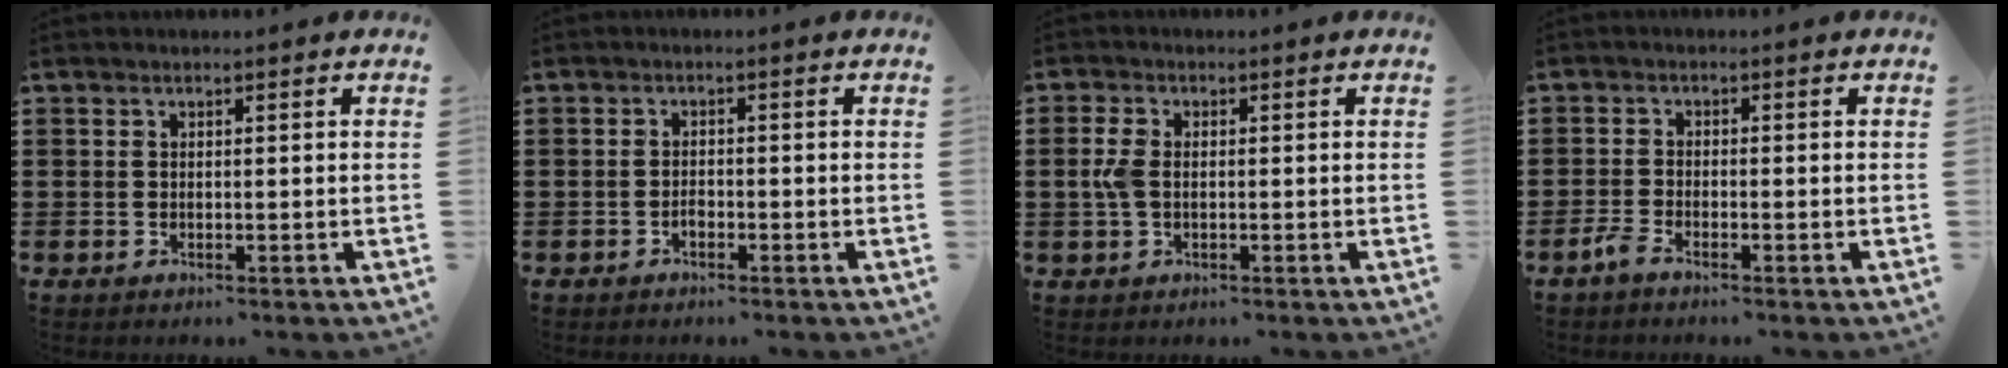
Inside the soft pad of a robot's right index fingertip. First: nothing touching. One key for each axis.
{"total": 1.2, "fx": -0.8, "fy": 0.6, "fz": 0.7, "tx": -0.015, "ty": -0.003, "tz": -0.014}
{"total": 3.5, "fx": 0.0, "fy": 2.0, "fz": 2.9, "tx": -0.080, "ty": -0.002, "tz": -0.008}
{"total": 1.9, "fx": -1.6, "fy": 0.2, "fz": 1.0, "tx": -0.034, "ty": -0.004, "tz": -0.036}